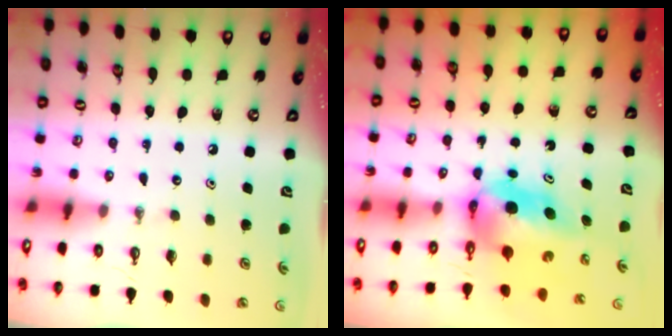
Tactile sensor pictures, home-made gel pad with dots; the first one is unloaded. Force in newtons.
{"total": 5.7, "press": 5.7, "slide": 0.2}